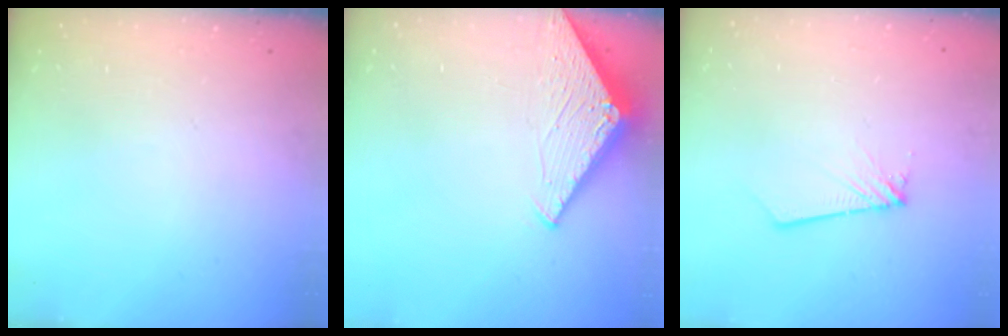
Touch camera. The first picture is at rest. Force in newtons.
{"total": 2.9, "press": 2.9, "slide": 0.2}
{"total": 1.9, "press": 1.9, "slide": 0.1}